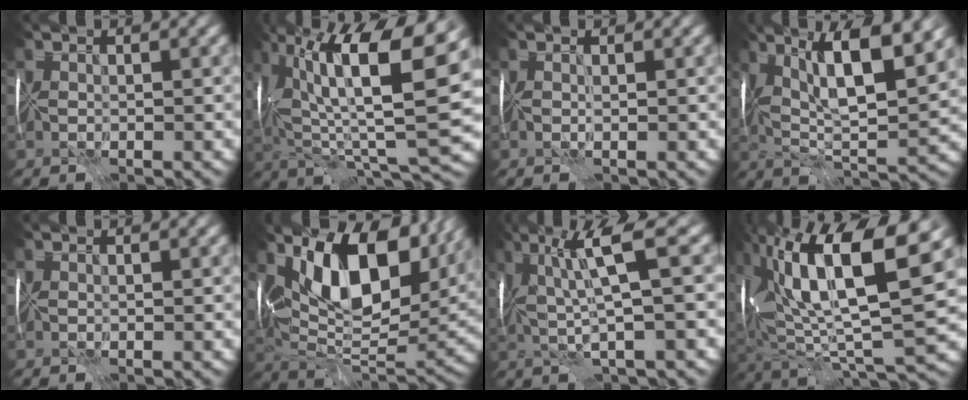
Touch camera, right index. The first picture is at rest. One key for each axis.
{"total": 15.3, "fx": 4.3, "fy": 4.9, "fz": 13.8, "tx": -0.255, "ty": 0.006, "tz": 0.072}
{"total": 0.0}
{"total": 11.1, "fx": 3.7, "fy": 3.4, "fz": 9.9, "tx": -0.155, "ty": -0.002, "tz": 0.054}
{"total": 0.0}
{"total": 14.6, "fx": 5.0, "fy": 7.3, "fz": 11.6, "tx": -0.188, "ty": 0.003, "tz": 0.081}
{"total": 6.1, "fx": 0.9, "fy": 0.4, "fz": 6.0, "tx": -0.114, "ty": 0.002, "tz": 0.014}
{"total": 14.5, "fx": 3.6, "fy": 5.3, "fz": 13.0, "tx": -0.241, "ty": 0.011, "tz": 0.056}